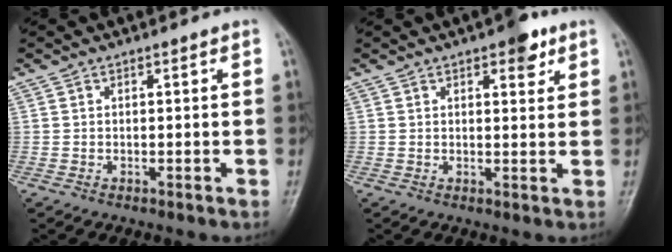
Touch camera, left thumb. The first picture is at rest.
{"total": 4.6, "force": [2.7, 2.0, 3.2], "torque": [-0.027, -0.010, 0.032]}